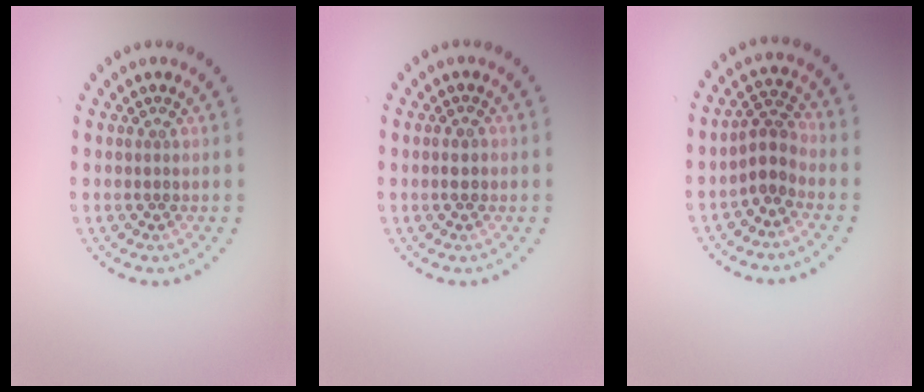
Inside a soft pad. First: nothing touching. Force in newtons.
{"total": 1.1, "press": 1.1, "slide": 0.3}
{"total": 2.6, "press": 2.0, "slide": 1.7}